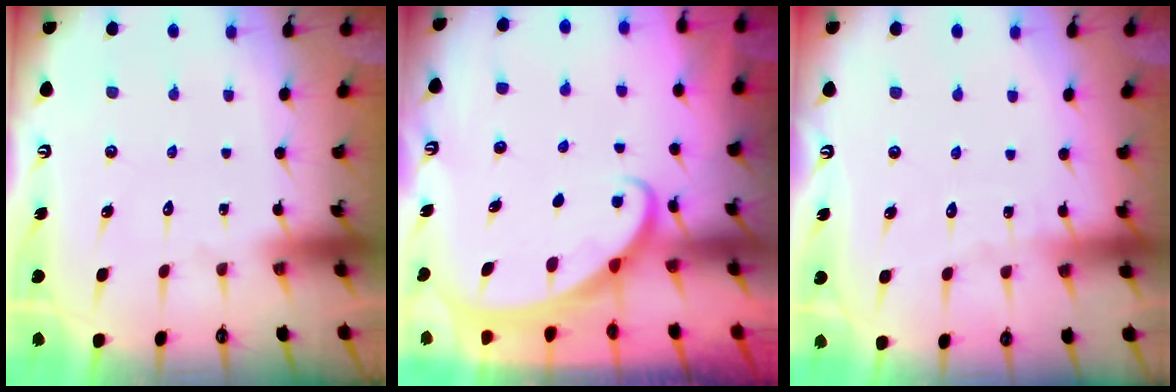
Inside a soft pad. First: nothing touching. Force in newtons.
{"total": 2.1, "press": 2.1, "slide": 0.0}
{"total": 2.4, "press": 2.4, "slide": 0.3}